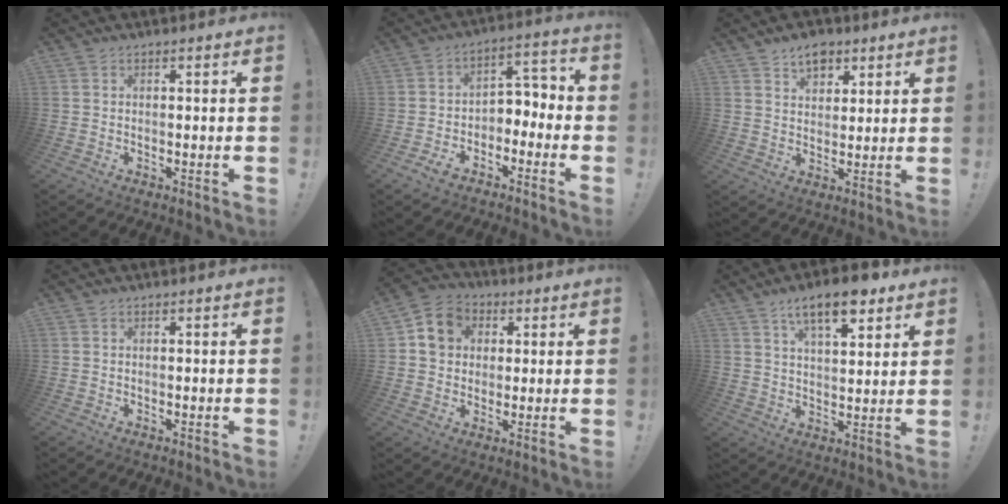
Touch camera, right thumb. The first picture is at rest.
{"total": 6.7, "force": [-4.5, 4.4, 2.3], "torque": [-0.027, 0.028, -0.078]}
{"total": 7.5, "force": [4.8, 4.9, 3.0], "torque": [-0.039, -0.024, 0.086]}
{"total": 0.0}
{"total": 9.0, "force": [2.5, 8.1, 2.9], "torque": [-0.030, -0.008, 0.051]}
{"total": 12.3, "force": [7.8, 4.5, 8.5], "torque": [-0.128, -0.033, 0.132]}